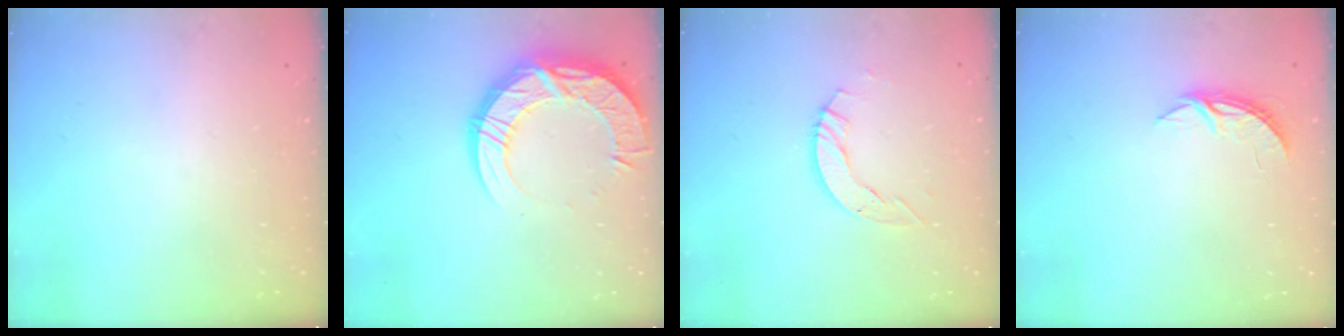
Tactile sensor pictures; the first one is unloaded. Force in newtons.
{"total": 17.4, "press": 17.4, "slide": 1.3}
{"total": 5.0, "press": 5.0, "slide": 0.2}
{"total": 3.7, "press": 3.7, "slide": 0.3}